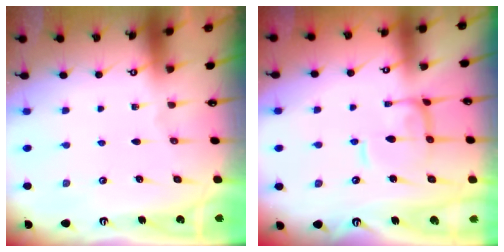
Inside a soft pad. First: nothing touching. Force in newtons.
{"total": 2.8, "press": 2.7, "slide": 0.5}